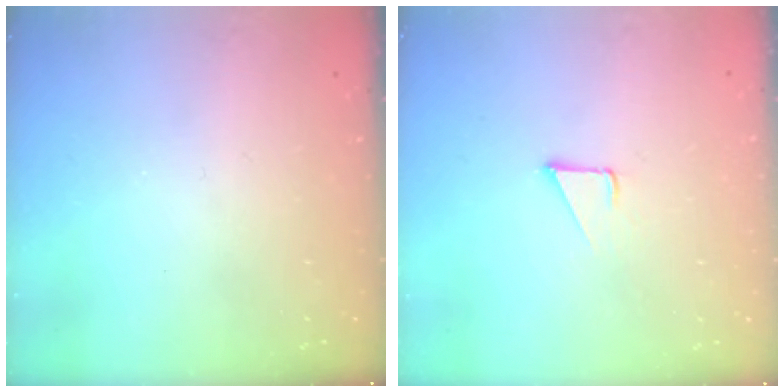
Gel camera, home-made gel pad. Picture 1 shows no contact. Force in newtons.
{"total": 3.6, "press": 3.6, "slide": 0.3}